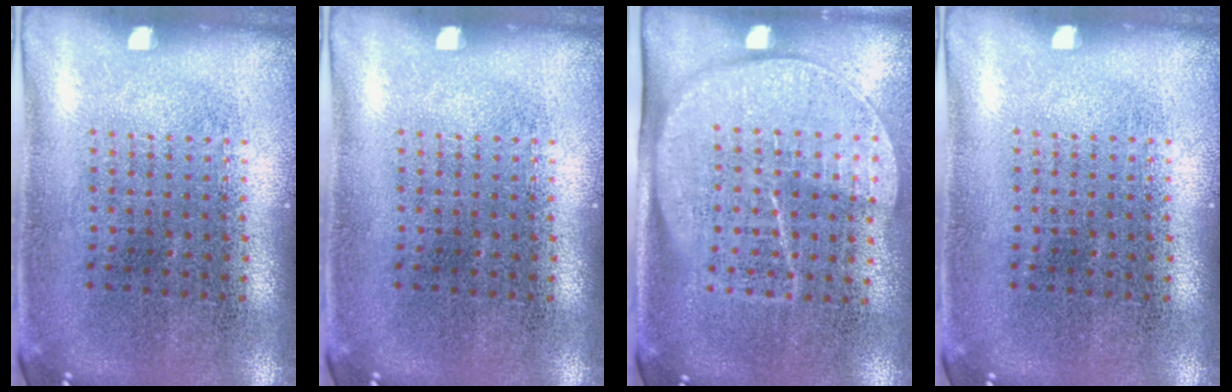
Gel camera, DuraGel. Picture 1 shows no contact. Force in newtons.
{"total": 0.0}
{"total": 1.8, "press": 1.5, "slide": 1.0}
{"total": 0.0}